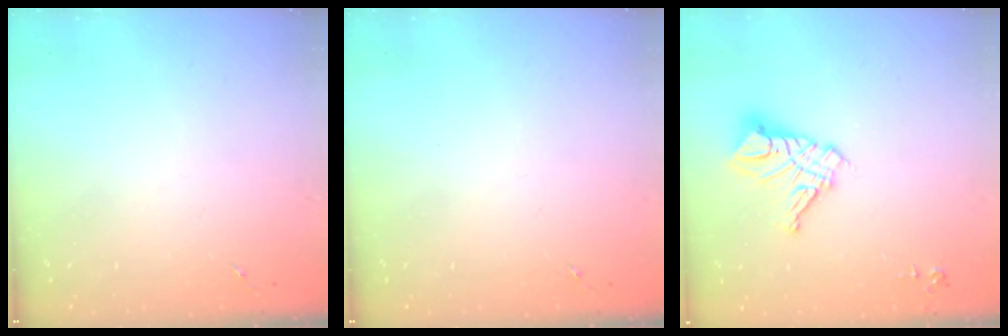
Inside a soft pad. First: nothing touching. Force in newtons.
{"total": 0.0}
{"total": 12.6, "press": 12.5, "slide": 1.3}